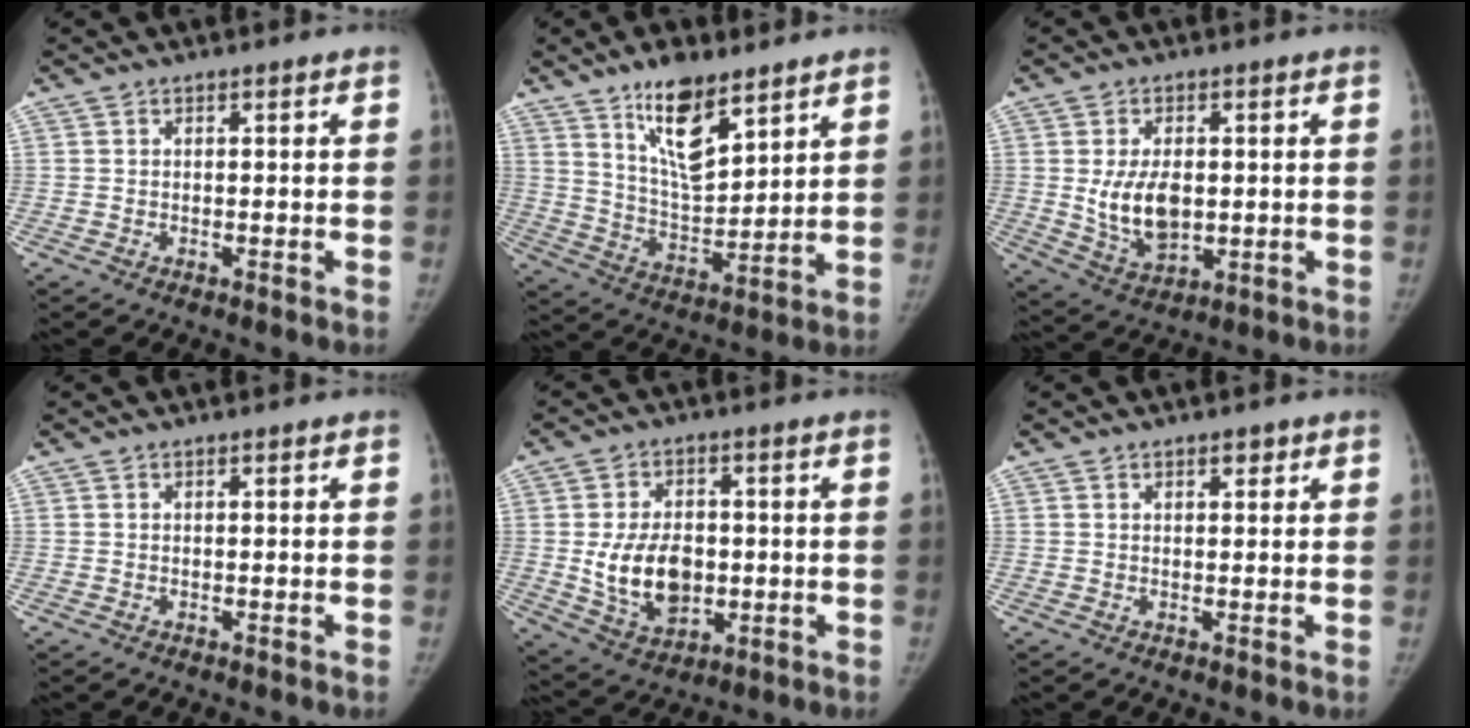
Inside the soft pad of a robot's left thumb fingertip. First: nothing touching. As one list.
[{"total": 13.0, "force": [8.3, 5.0, 8.6], "torque": [-0.123, -0.060, 0.154]}, {"total": 9.8, "force": [0.4, 6.1, 7.7], "torque": [-0.120, -0.012, 0.020]}, {"total": 0.0}, {"total": 12.4, "force": [-0.7, 8.5, 9.0], "torque": [-0.129, -0.004, 0.002]}, {"total": 1.6, "force": [1.0, 0.9, 0.9], "torque": [-0.002, -0.003, 0.012]}]